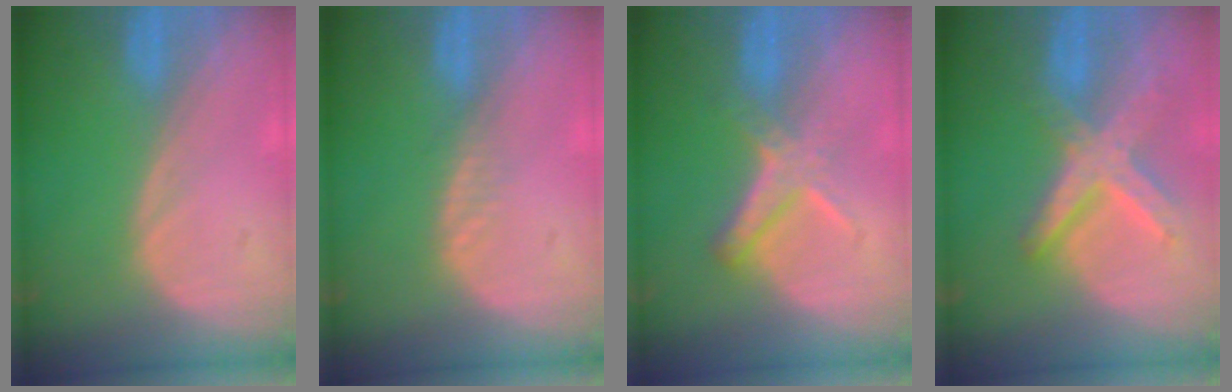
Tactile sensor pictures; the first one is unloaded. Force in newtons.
{"total": 1.4, "press": 1.3, "slide": 0.2}
{"total": 5.7, "press": 5.1, "slide": 2.6}
{"total": 8.5, "press": 7.3, "slide": 4.2}